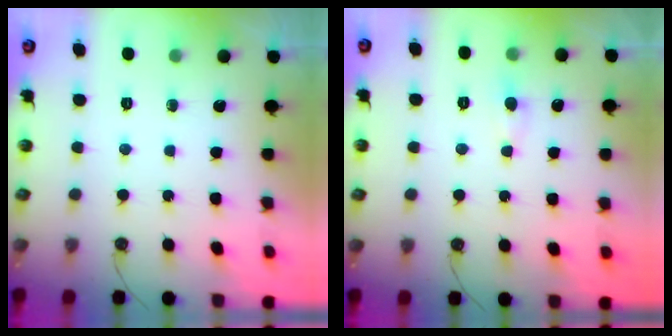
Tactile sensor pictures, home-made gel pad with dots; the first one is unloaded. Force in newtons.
{"total": 1.8, "press": 1.7, "slide": 0.7}